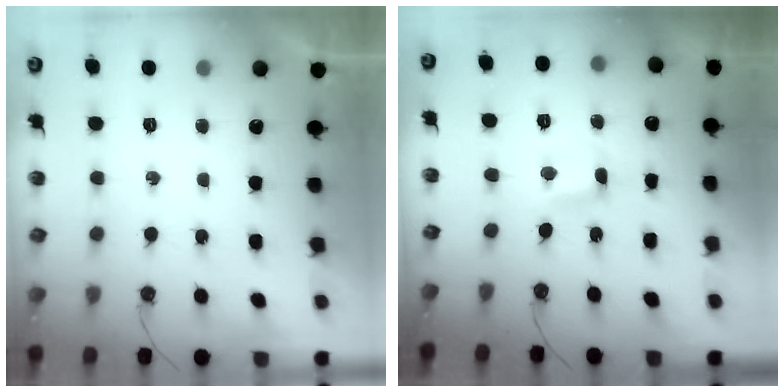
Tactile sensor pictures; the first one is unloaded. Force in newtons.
{"total": 0.6, "press": 0.4, "slide": 0.5}